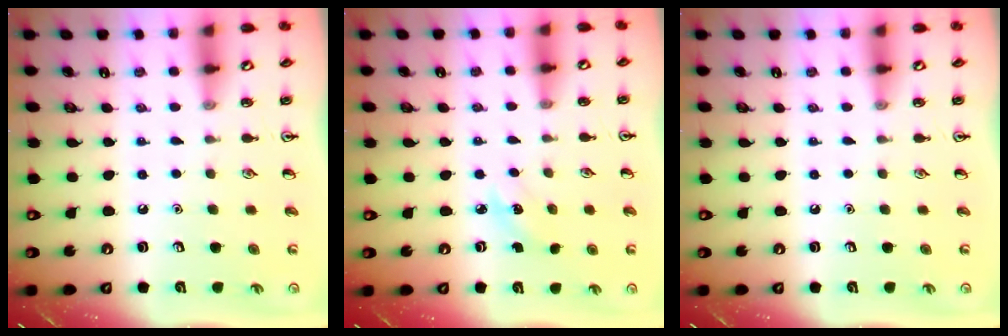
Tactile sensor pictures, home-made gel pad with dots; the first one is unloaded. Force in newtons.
{"total": 3.5, "press": 3.2, "slide": 1.3}
{"total": 0.0}